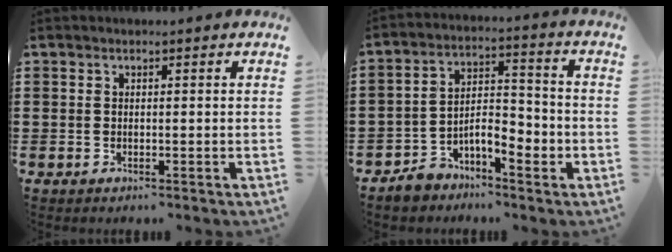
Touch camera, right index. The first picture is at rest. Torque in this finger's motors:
{"motor_torque": [1.56, -0.58, 0.20, 0.13]}